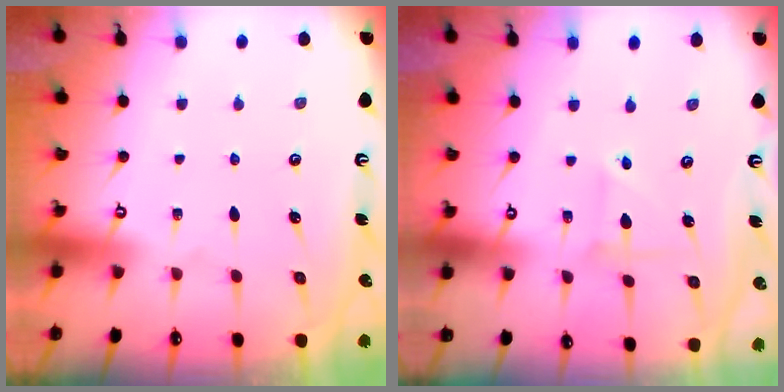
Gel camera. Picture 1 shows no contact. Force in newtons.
{"total": 2.4, "press": 2.4, "slide": 0.2}